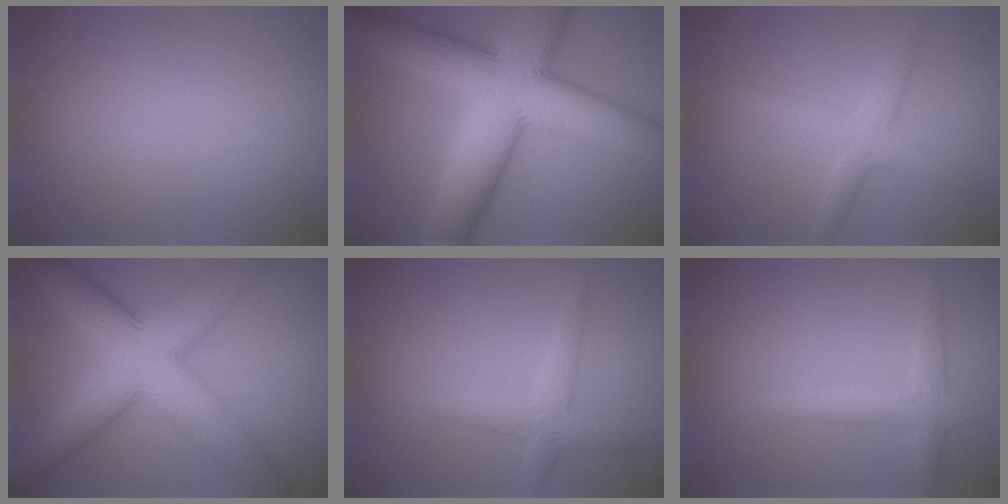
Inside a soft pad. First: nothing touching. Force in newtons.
{"total": 13.2, "press": 13.2, "slide": 0.2}
{"total": 2.8, "press": 2.8, "slide": 0.0}
{"total": 10.7, "press": 10.7, "slide": 0.4}
{"total": 2.6, "press": 2.6, "slide": 0.1}
{"total": 2.3, "press": 2.3, "slide": 0.1}